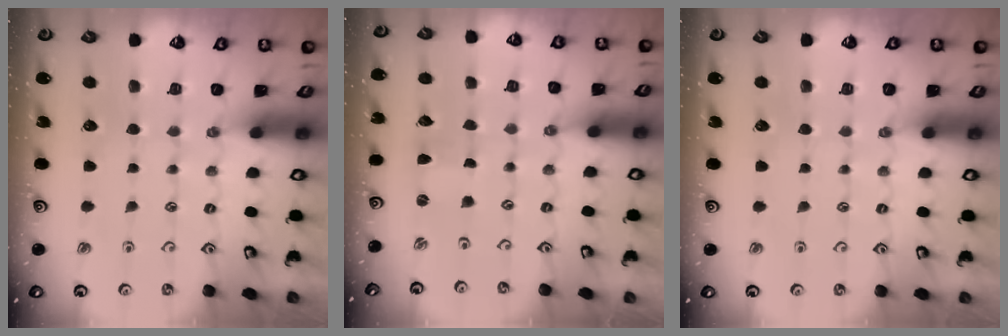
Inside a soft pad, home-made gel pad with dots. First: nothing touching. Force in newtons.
{"total": 0.0}
{"total": 0.0}